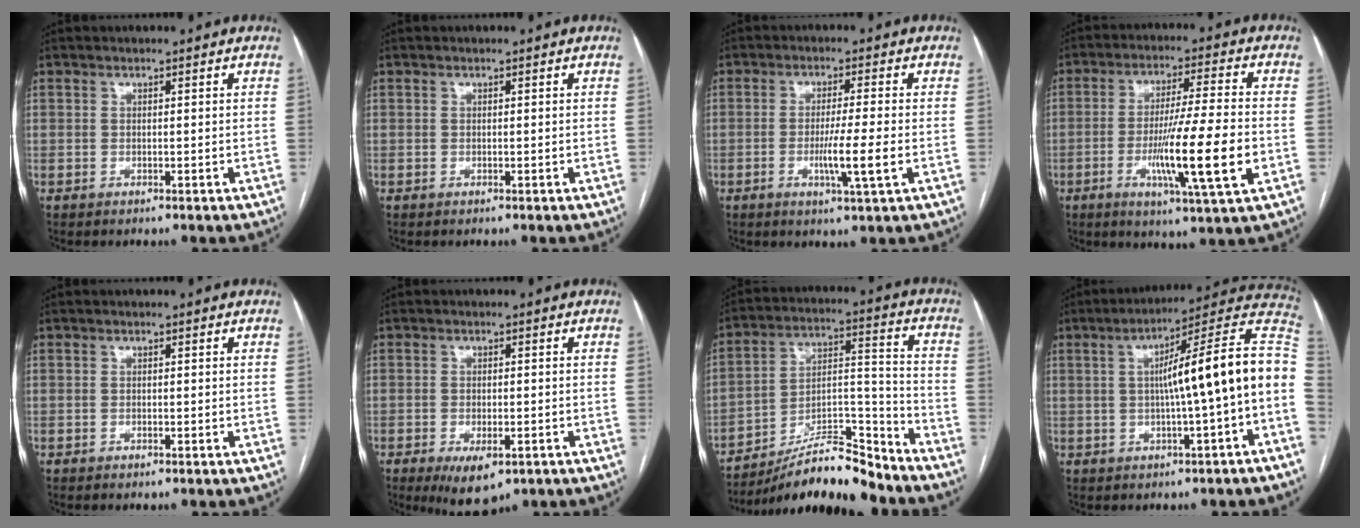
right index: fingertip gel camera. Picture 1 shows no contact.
{"total": 0.0}
{"total": 6.4, "force": [-1.6, -0.6, 6.1], "torque": [-0.107, -0.014, -0.029]}
{"total": 14.2, "force": [-3.7, -0.2, 13.7], "torque": [-0.241, -0.020, -0.066]}
{"total": 0.5, "force": [-0.4, 0.1, 0.3], "torque": [-0.008, -0.001, -0.005]}
{"total": 6.5, "force": [-3.5, 2.6, 4.8], "torque": [-0.079, -0.011, -0.047]}
{"total": 15.4, "force": [-14.3, 1.8, 5.4], "torque": [-0.084, 0.045, -0.245]}
{"total": 16.2, "force": [-0.5, -0.2, 16.2], "torque": [-0.223, 0.039, -0.013]}